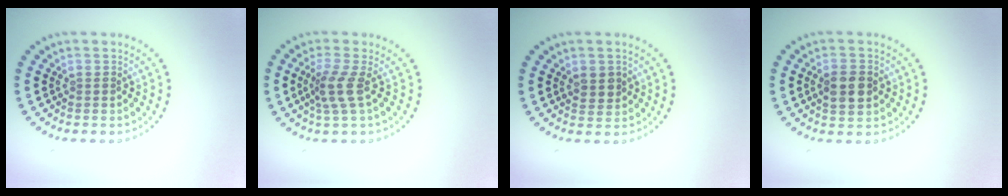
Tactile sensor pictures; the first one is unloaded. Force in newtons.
{"total": 2.6, "press": 1.9, "slide": 1.7}
{"total": 1.8, "press": 1.7, "slide": 0.6}
{"total": 3.2, "press": 3.2, "slide": 0.2}